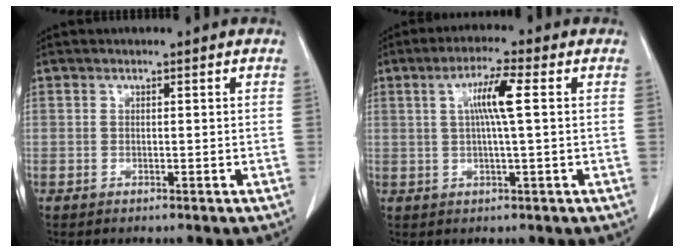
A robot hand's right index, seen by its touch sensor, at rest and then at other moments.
{"total": 6.3, "force": [1.3, 0.2, 6.2], "torque": [-0.114, 0.006, 0.023]}